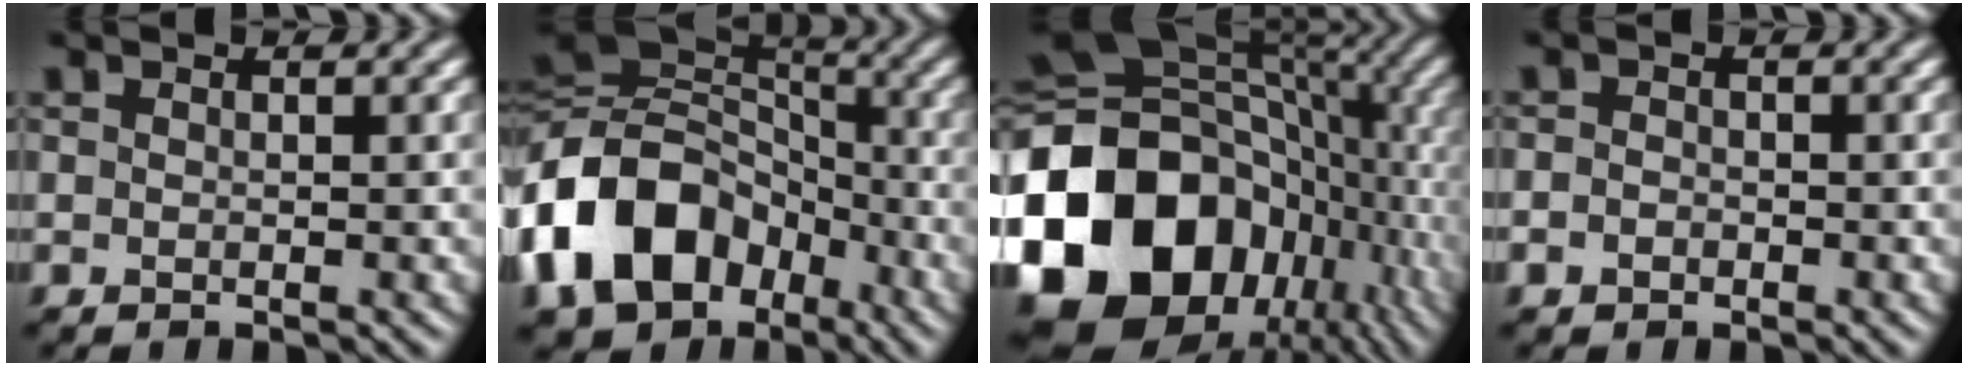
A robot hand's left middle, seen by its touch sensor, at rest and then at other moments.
{"total": 14.3, "force": [-6.0, 10.2, 8.0], "torque": [-0.174, -0.005, -0.119]}
{"total": 19.2, "force": [-5.4, 14.3, 11.6], "torque": [-0.274, -0.002, -0.099]}
{"total": 1.4, "force": [-1.0, 0.9, 0.2], "torque": [0.012, 0.001, -0.023]}